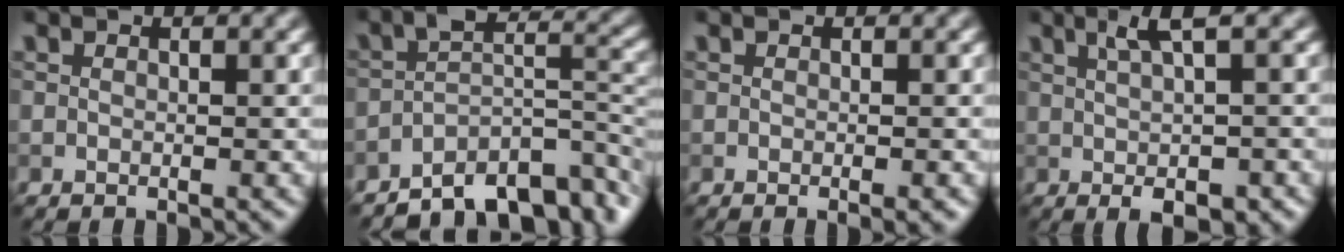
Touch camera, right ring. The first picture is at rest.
{"total": 8.4, "force": [-5.4, 3.4, 5.4], "torque": [-0.060, 0.002, -0.093]}
{"total": 1.1, "force": [-0.4, 0.2, 1.0], "torque": [-0.010, -0.003, -0.007]}
{"total": 4.5, "force": [0.6, 1.1, 4.3], "torque": [-0.060, 0.003, 0.012]}